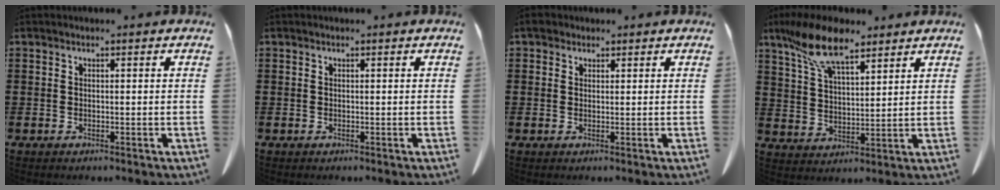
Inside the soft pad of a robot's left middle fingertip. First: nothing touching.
{"total": 0.0}
{"total": 1.8, "force": [1.4, 1.1, 0.4], "torque": [-0.015, 0.006, 0.028]}
{"total": 10.7, "force": [7.7, 3.8, 6.4], "torque": [-0.152, -0.014, 0.143]}